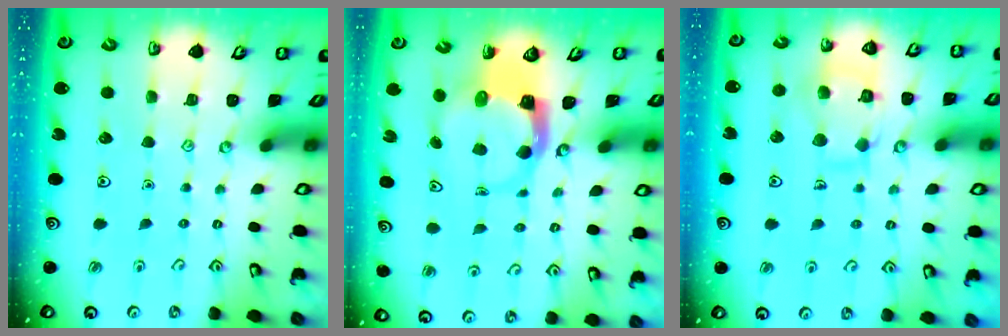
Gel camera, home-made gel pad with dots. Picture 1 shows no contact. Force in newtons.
{"total": 3.9, "press": 3.9, "slide": 0.6}
{"total": 11.8, "press": 11.7, "slide": 0.9}